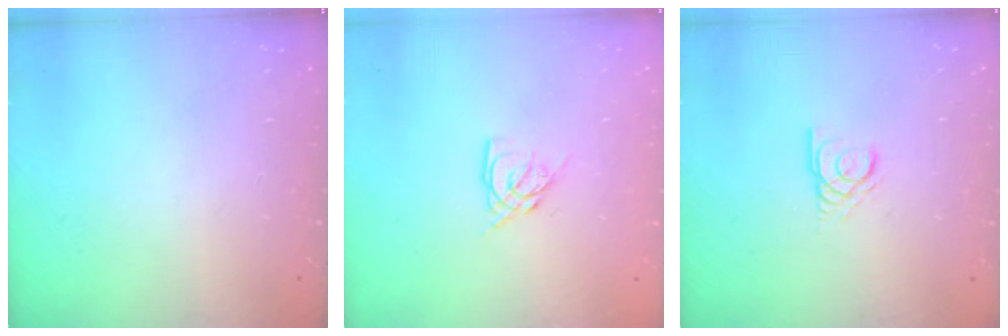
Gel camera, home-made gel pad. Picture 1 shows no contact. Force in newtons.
{"total": 6.5, "press": 6.5, "slide": 0.6}
{"total": 2.8, "press": 2.8, "slide": 0.1}